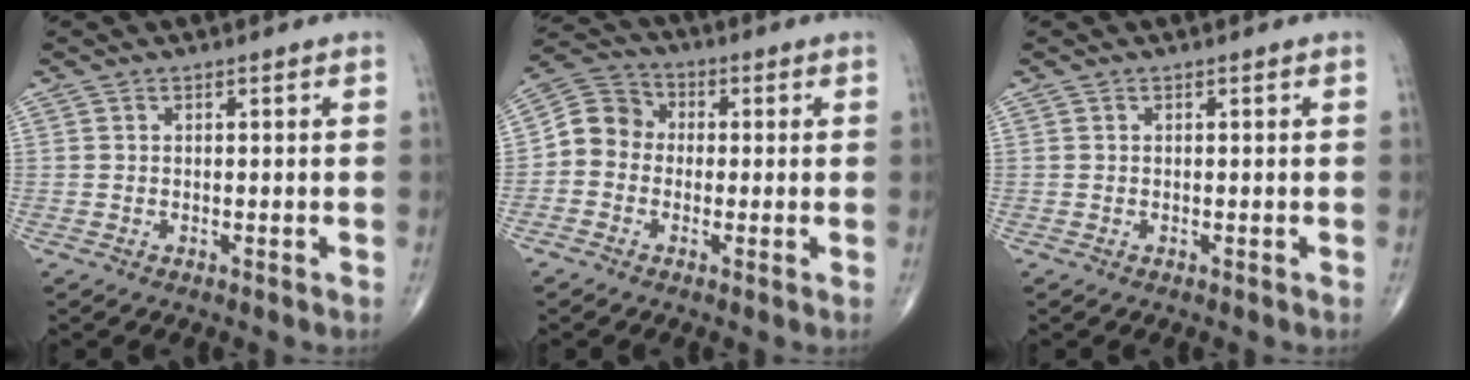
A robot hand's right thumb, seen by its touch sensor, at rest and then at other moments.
{"total": 7.2, "force": [-0.9, 6.4, 3.2], "torque": [-0.037, 0.029, -0.034]}
{"total": 0.0}